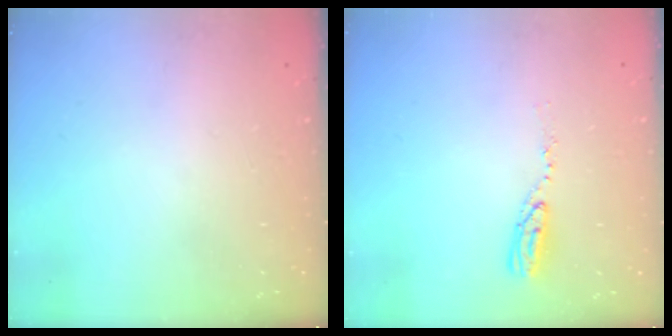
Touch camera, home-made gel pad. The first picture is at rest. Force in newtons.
{"total": 5.1, "press": 5.1, "slide": 0.3}